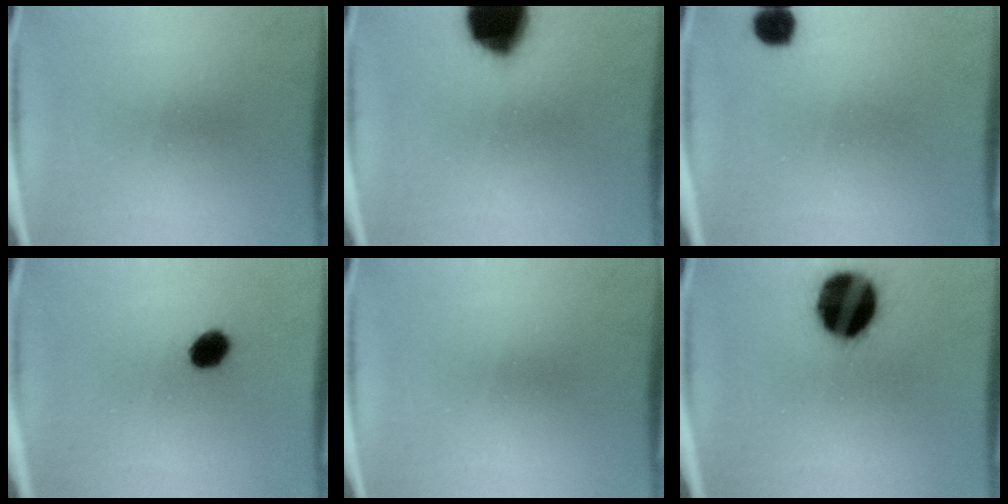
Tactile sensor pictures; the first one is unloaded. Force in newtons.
{"total": 17.6}
{"total": 4.1}
{"total": 5.2}
{"total": 0.0}
{"total": 19.8}